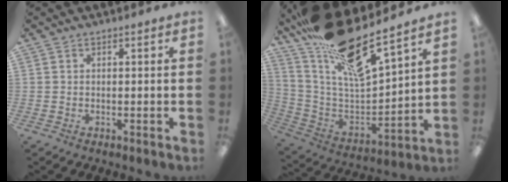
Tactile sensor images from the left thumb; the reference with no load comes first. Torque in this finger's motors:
{"motor_torque": [2.59, 0.56, 1.63, -1.14, 0.51]}